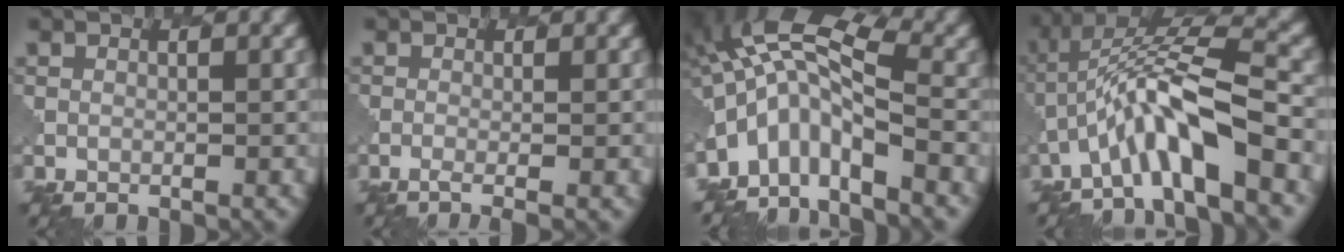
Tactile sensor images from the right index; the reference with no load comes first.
{"total": 2.3, "force": [-0.6, 0.7, 2.1], "torque": [-0.022, -0.001, -0.018]}
{"total": 7.6, "force": [-3.0, 3.1, 6.3], "torque": [-0.116, 0.010, -0.068]}
{"total": 7.8, "force": [-3.0, 2.0, 7.0], "torque": [-0.129, 0.018, -0.058]}